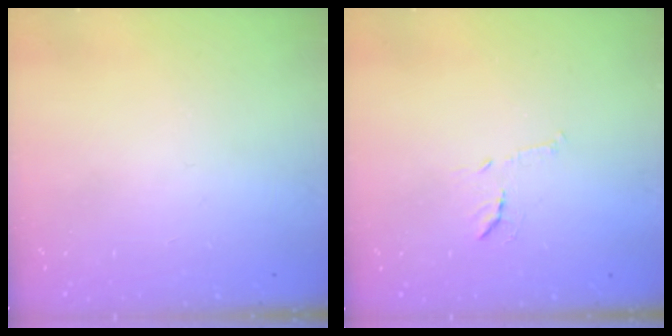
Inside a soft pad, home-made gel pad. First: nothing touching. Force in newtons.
{"total": 9.1, "press": 9.1, "slide": 0.4}